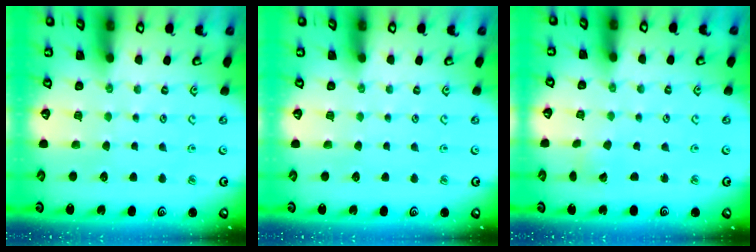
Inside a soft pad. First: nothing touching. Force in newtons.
{"total": 0.0}
{"total": 1.4, "press": 1.4, "slide": 0.1}